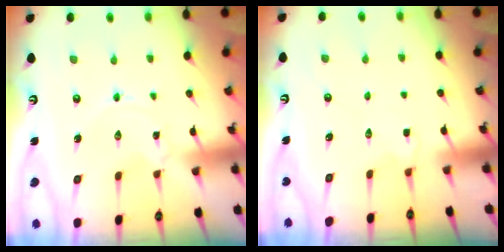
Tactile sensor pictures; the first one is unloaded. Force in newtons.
{"total": 2.2, "press": 1.7, "slide": 1.4}